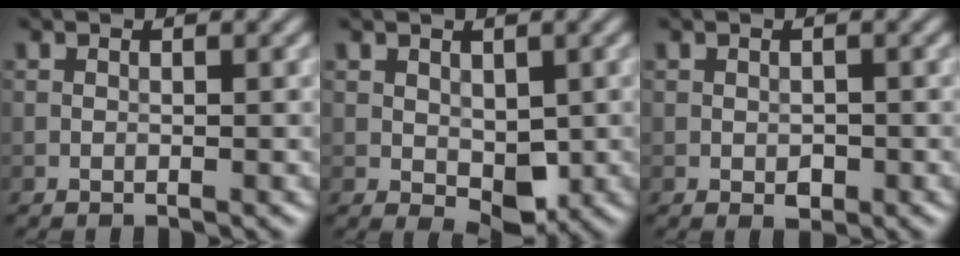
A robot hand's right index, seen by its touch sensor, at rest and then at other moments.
{"total": 3.0, "force": [0.1, 1.9, 2.3], "torque": [-0.032, -0.006, 0.007]}
{"total": 1.0, "force": [-0.3, 0.7, 0.7], "torque": [-0.008, -0.003, -0.003]}